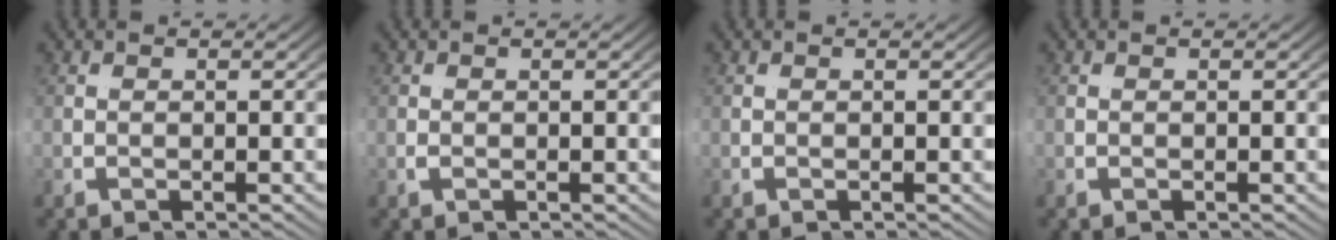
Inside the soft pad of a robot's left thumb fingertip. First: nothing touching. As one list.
[{"total": 0.0}, {"total": 0.0}, {"total": 0.0}]